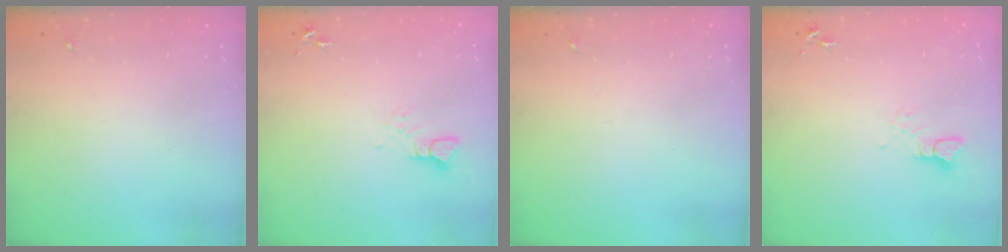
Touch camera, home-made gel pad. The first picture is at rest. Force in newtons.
{"total": 3.1, "press": 3.1, "slide": 0.4}
{"total": 0.0}
{"total": 3.1, "press": 3.1, "slide": 0.4}